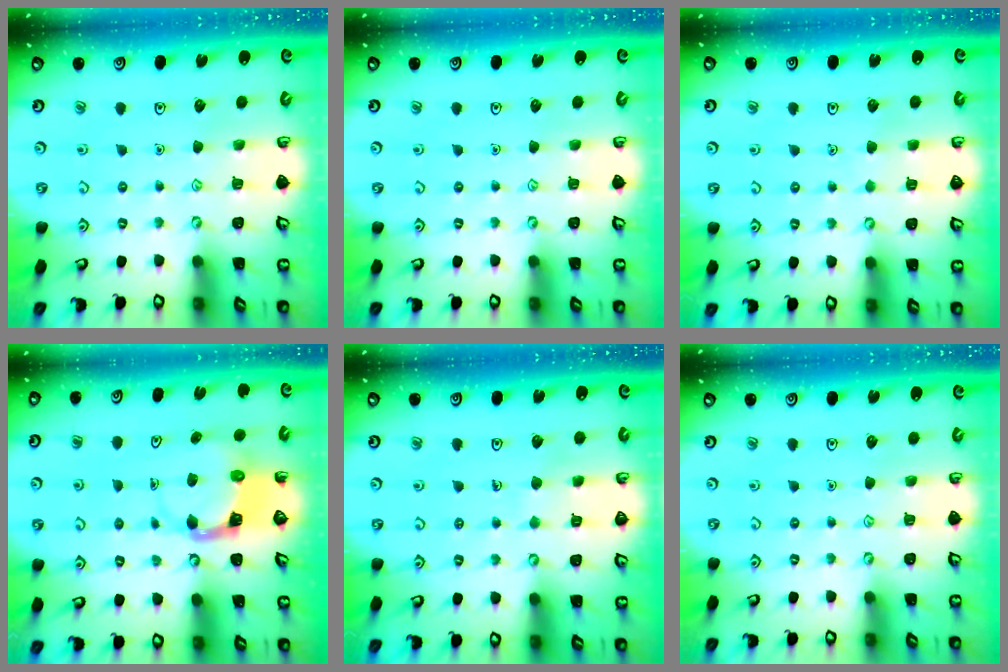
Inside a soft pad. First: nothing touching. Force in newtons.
{"total": 0.0}
{"total": 1.4, "press": 1.4, "slide": 0.1}
{"total": 3.9, "press": 3.9, "slide": 0.4}
{"total": 2.3, "press": 2.3, "slide": 0.1}
{"total": 0.0}